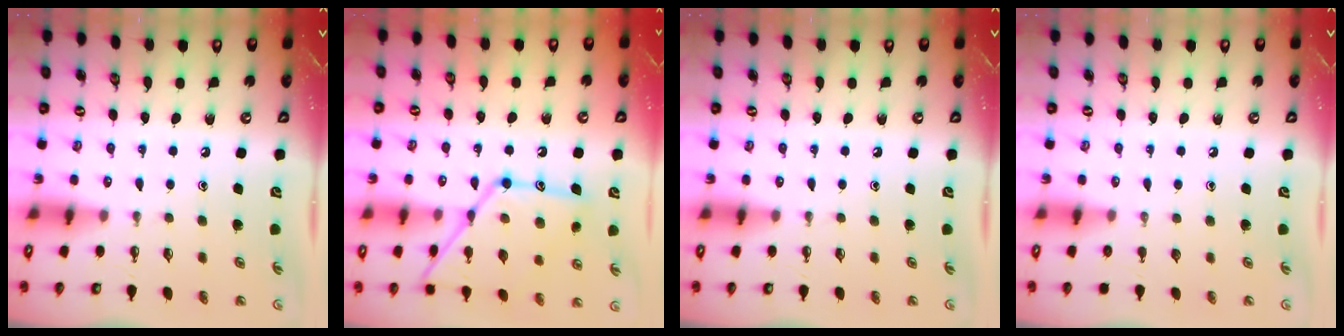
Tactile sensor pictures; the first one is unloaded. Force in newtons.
{"total": 17.2, "press": 17.1, "slide": 1.4}
{"total": 0.0}
{"total": 0.0}